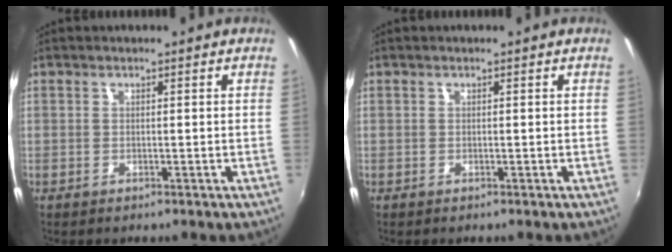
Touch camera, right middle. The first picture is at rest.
{"total": 0.0}